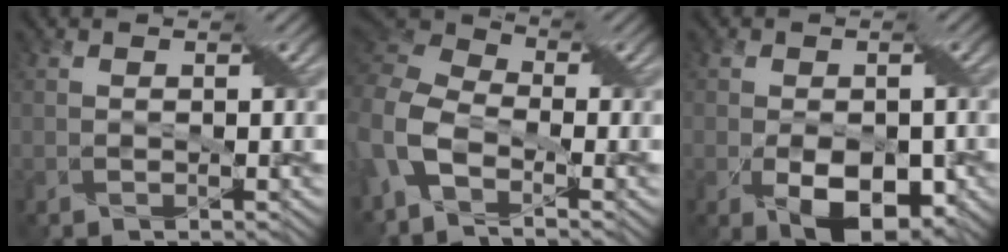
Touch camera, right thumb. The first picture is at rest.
{"total": 9.1, "force": [-3.4, 5.7, 6.3], "torque": [-0.184, -0.010, -0.080]}
{"total": 7.9, "force": [-2.2, 4.8, 5.9], "torque": [-0.123, -0.035, -0.023]}